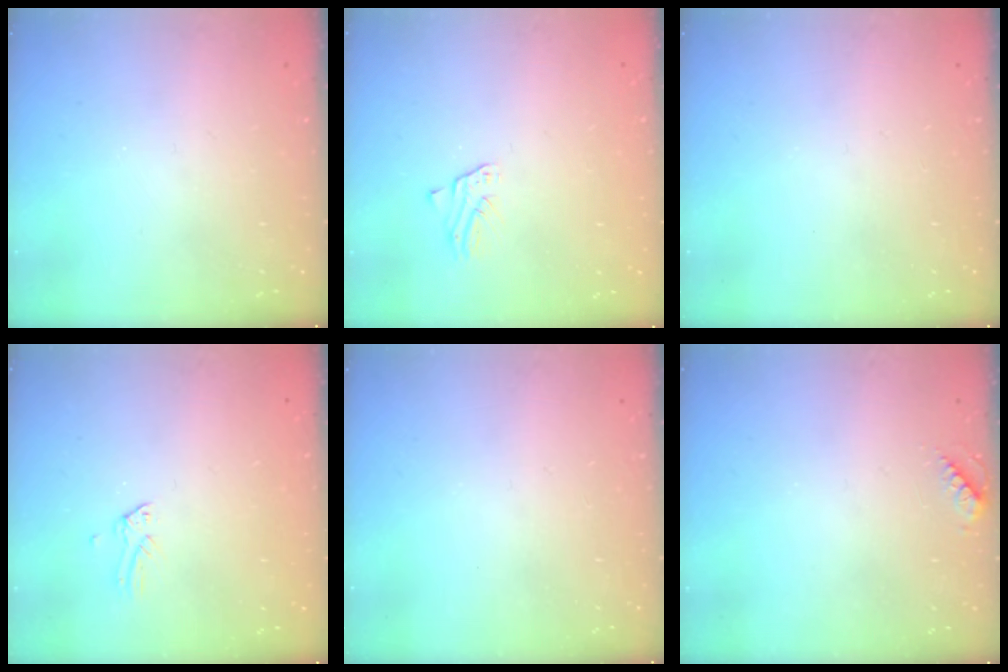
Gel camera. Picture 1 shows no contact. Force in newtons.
{"total": 1.5, "press": 1.5, "slide": 0.1}
{"total": 0.0}
{"total": 0.0}
{"total": 0.0}
{"total": 5.6, "press": 5.6, "slide": 0.7}